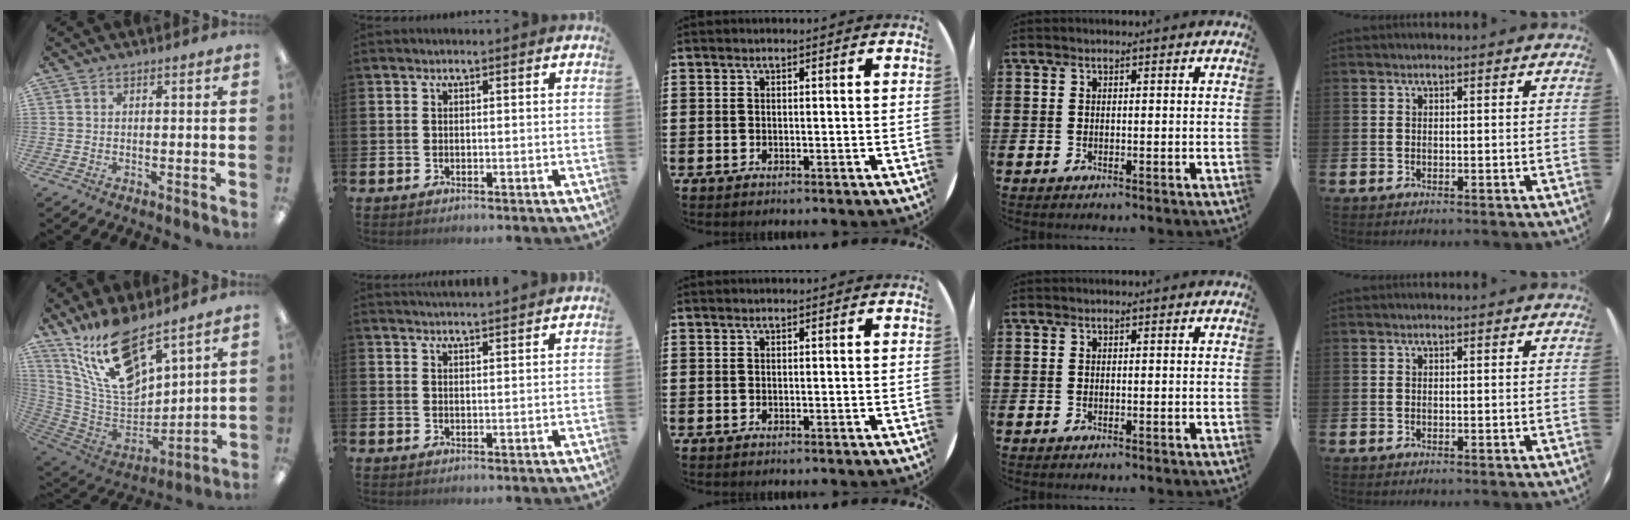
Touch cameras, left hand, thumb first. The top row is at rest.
{"thumb": {"total": 18.6, "force": [13.2, 7.5, 10.7], "torque": [-0.217, -0.084, 0.236]}, "index": {"total": 2.6, "force": [2.6, -0.3, 0.0], "torque": [-0.002, -0.013, 0.048]}}